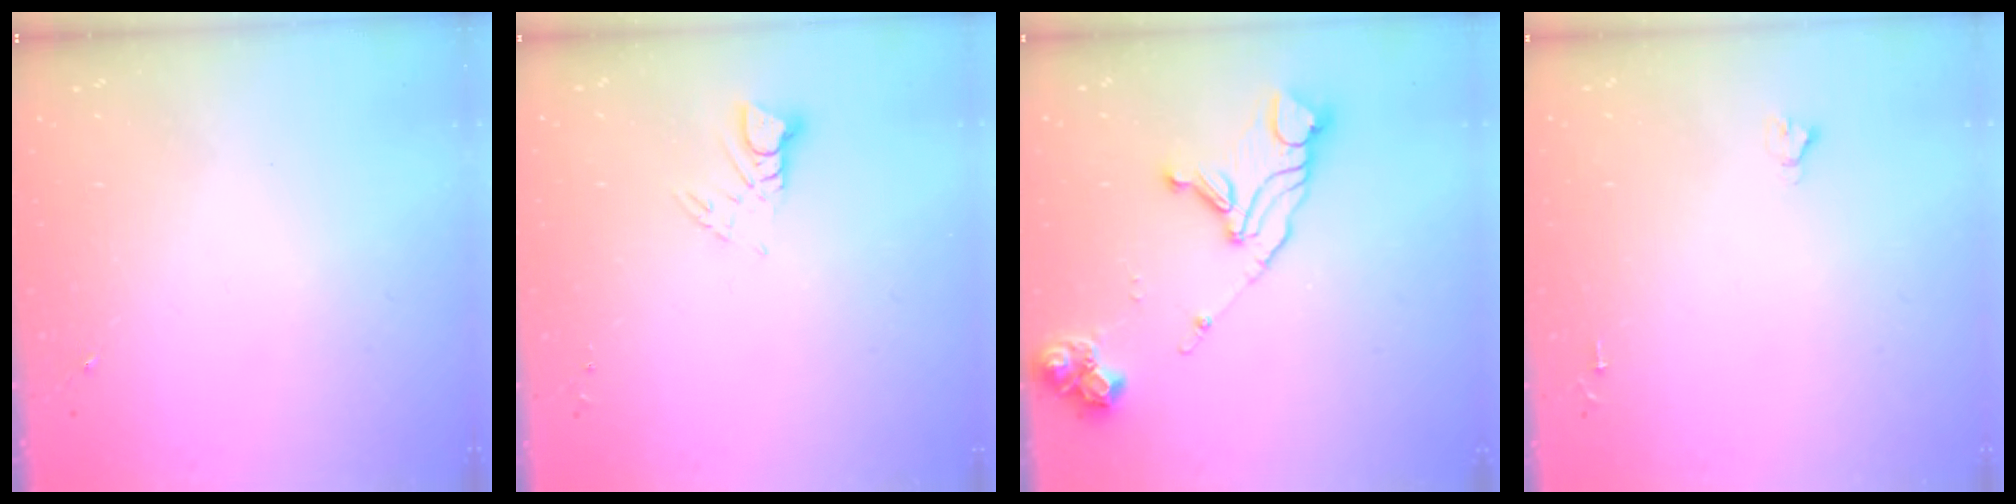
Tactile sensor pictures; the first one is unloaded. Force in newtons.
{"total": 3.8, "press": 3.7, "slide": 0.3}
{"total": 14.7, "press": 14.6, "slide": 1.7}
{"total": 1.8, "press": 1.8, "slide": 0.1}